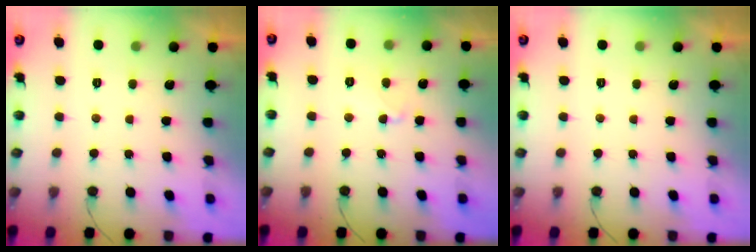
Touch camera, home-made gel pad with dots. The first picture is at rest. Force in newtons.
{"total": 5.1, "press": 5.1, "slide": 0.6}
{"total": 0.0}